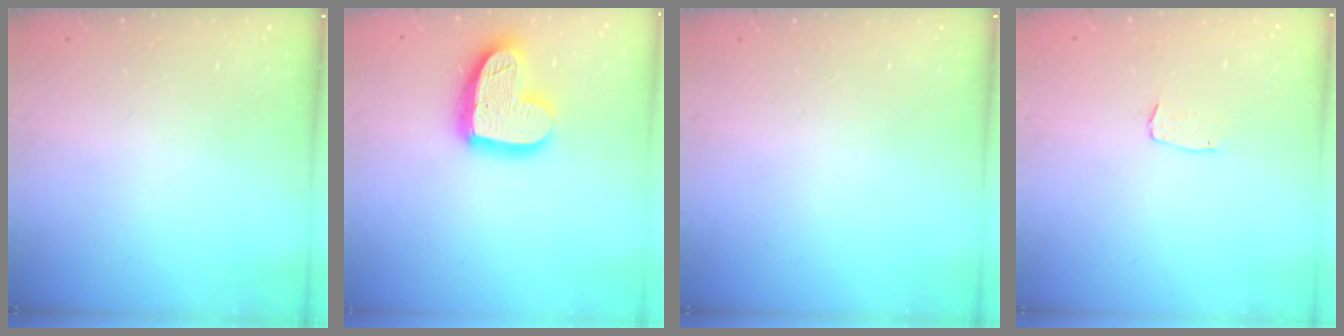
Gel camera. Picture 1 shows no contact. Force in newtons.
{"total": 17.8, "press": 17.8, "slide": 1.4}
{"total": 0.0}
{"total": 3.0, "press": 3.0, "slide": 0.2}